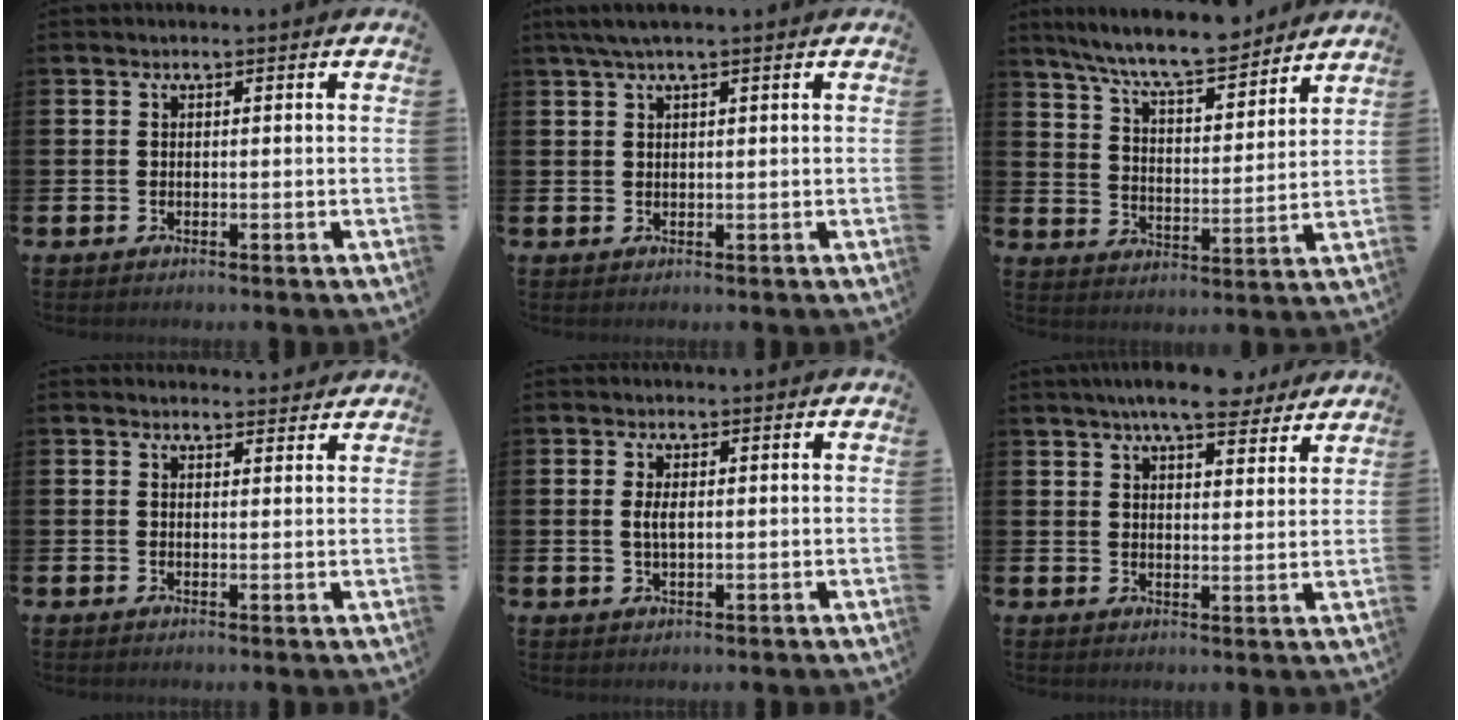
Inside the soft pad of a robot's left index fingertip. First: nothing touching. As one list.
[{"total": 2.4, "force": [1.7, 0.1, 1.7], "torque": [-0.040, 0.007, 0.031]}, {"total": 9.0, "force": [8.4, 1.0, 3.1], "torque": [-0.087, -0.050, 0.151]}, {"total": 1.8, "force": [1.8, 0.4, 0.0], "torque": [0.007, -0.008, 0.030]}, {"total": 2.3, "force": [0.3, 1.0, 2.1], "torque": [-0.041, 0.004, 0.002]}, {"total": 7.4, "force": [6.7, 1.3, 2.9], "torque": [-0.055, -0.025, 0.118]}]